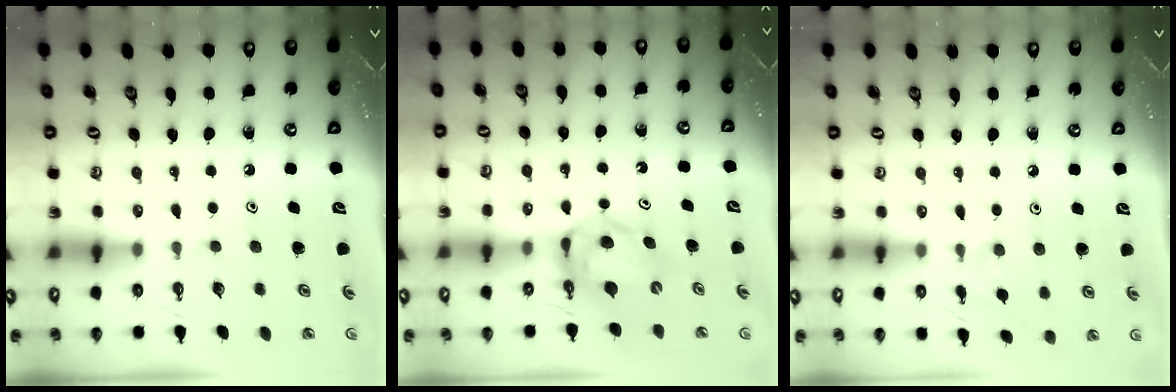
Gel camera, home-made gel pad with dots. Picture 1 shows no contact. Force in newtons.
{"total": 9.0, "press": 9.0, "slide": 0.6}
{"total": 4.2, "press": 4.1, "slide": 0.6}